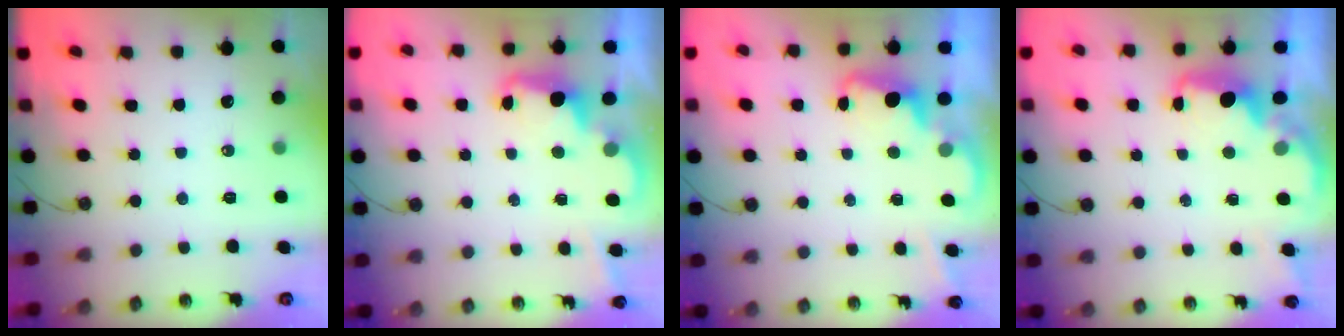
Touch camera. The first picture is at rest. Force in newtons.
{"total": 2.5, "press": 2.5, "slide": 0.5}
{"total": 2.0, "press": 1.9, "slide": 0.6}
{"total": 2.1, "press": 2.0, "slide": 0.6}